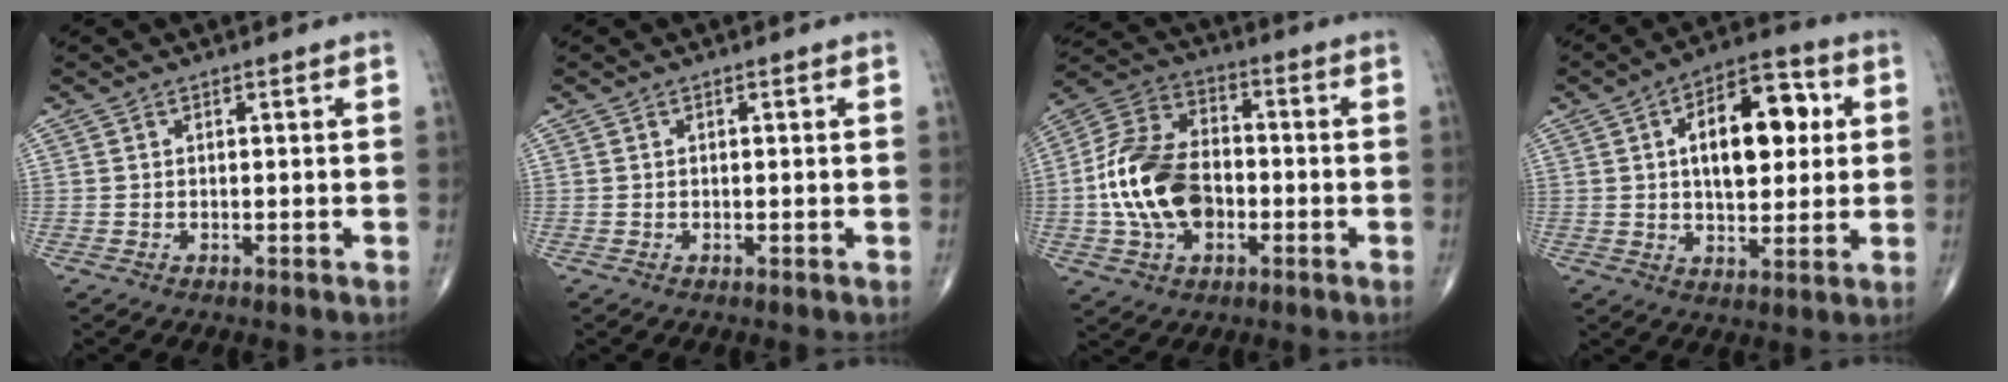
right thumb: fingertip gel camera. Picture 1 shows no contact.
{"total": 0.0}
{"total": 16.5, "force": [-2.5, 10.7, 12.3], "torque": [-0.226, 0.031, -0.047]}
{"total": 15.6, "force": [3.2, 8.2, 12.9], "torque": [-0.163, 0.009, 0.044]}